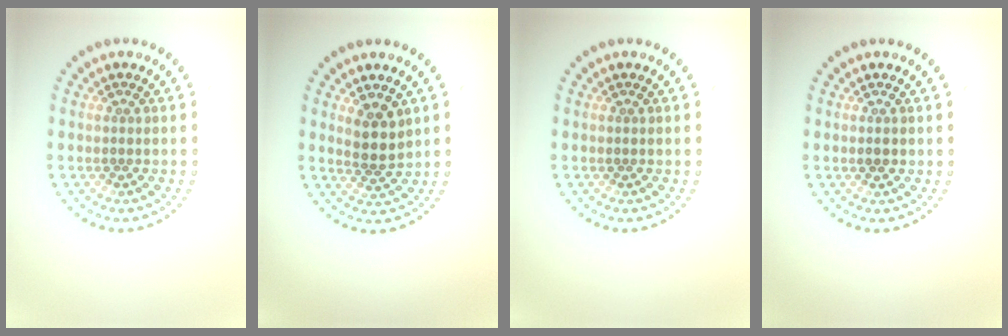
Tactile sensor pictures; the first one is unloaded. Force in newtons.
{"total": 2.6, "press": 2.4, "slide": 1.1}
{"total": 0.0}
{"total": 0.9, "press": 0.9, "slide": 0.1}